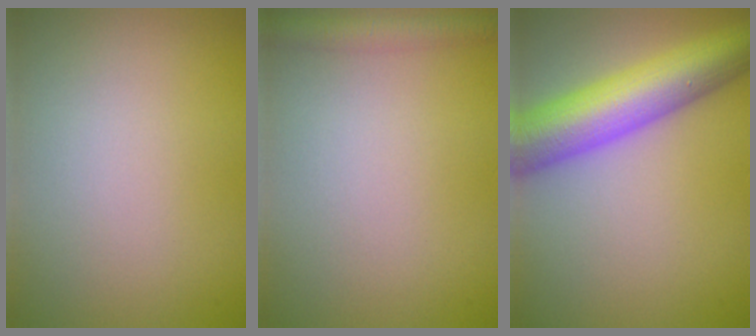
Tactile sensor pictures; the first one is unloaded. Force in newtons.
{"total": 2.1, "press": 2.1, "slide": 0.1}
{"total": 9.0, "press": 9.0, "slide": 0.2}